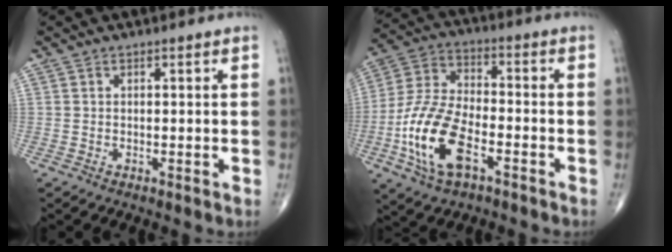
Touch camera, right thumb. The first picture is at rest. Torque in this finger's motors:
{"motor_torque": [0.20, 0.63, 1.26, -0.56, 0.48]}